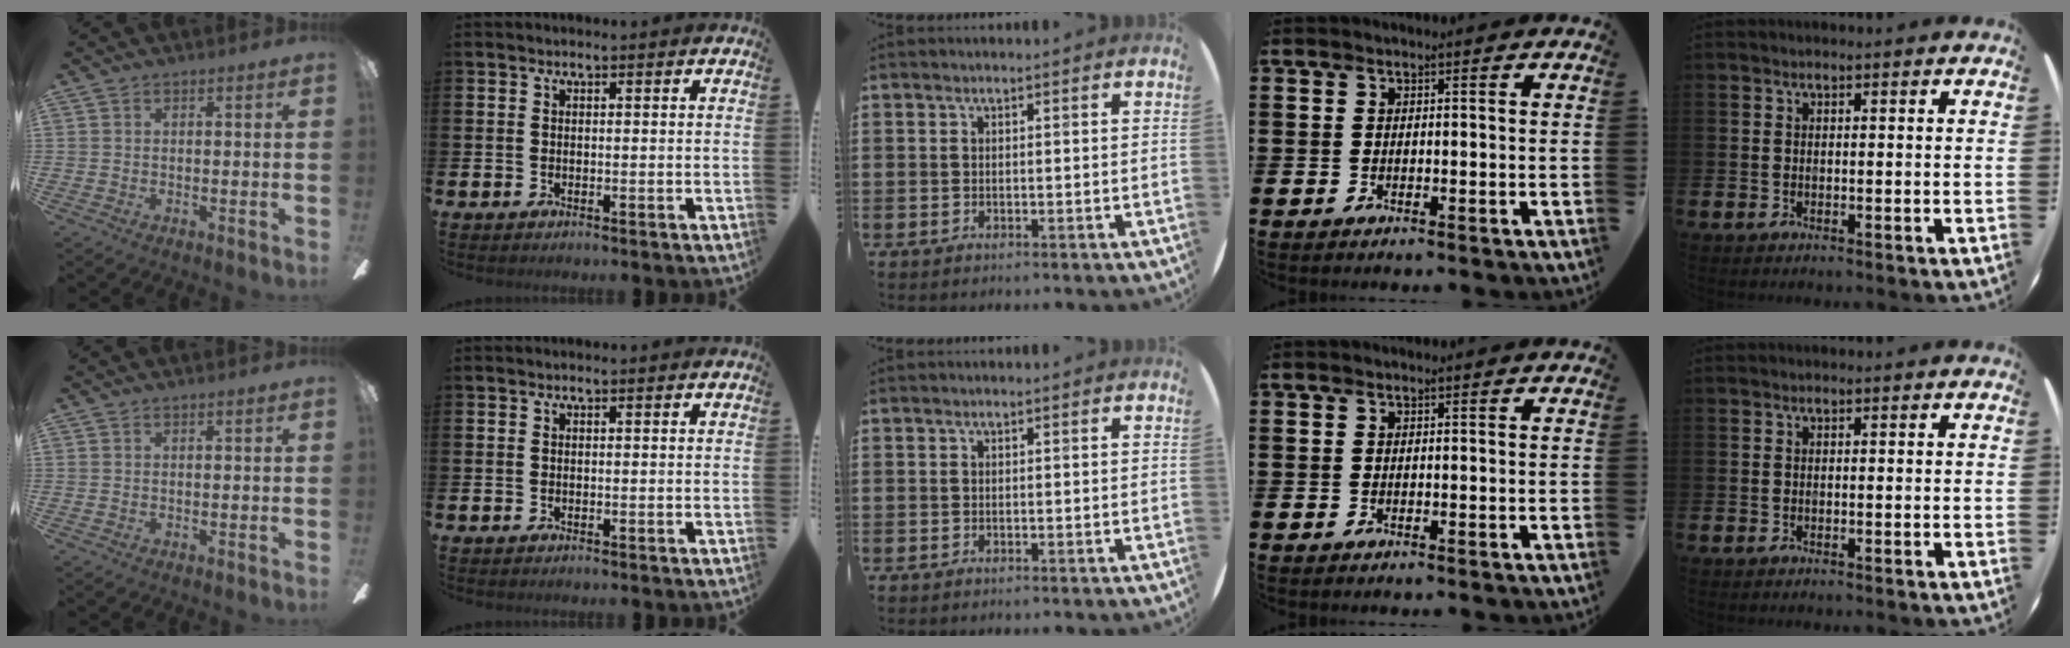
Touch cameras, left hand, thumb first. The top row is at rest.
{}